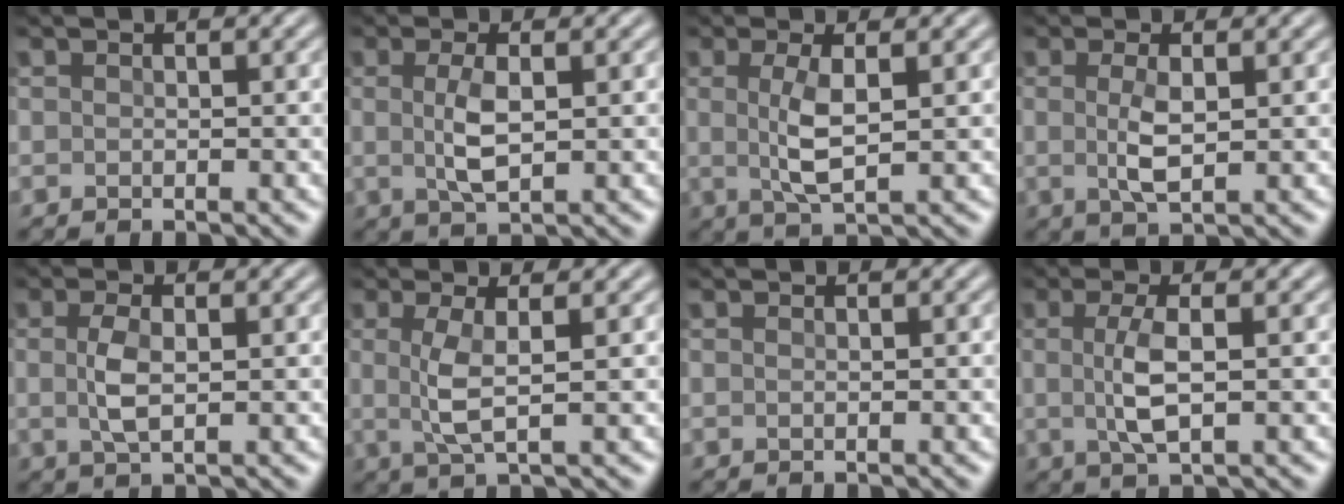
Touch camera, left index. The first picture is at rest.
{"total": 3.1, "force": [0.1, 0.9, 2.9], "torque": [-0.067, 0.000, 0.004]}
{"total": 3.3, "force": [0.3, 0.6, 3.3], "torque": [-0.074, -0.001, 0.008]}
{"total": 2.8, "force": [0.0, 0.7, 2.7], "torque": [-0.060, -0.002, 0.004]}
{"total": 2.7, "force": [-0.1, 1.0, 2.5], "torque": [-0.055, 0.001, -0.001]}
{"total": 2.9, "force": [0.2, 0.1, 2.9], "torque": [-0.066, 0.000, 0.006]}
{"total": 0.0}
{"total": 3.4, "force": [0.0, 0.7, 3.3], "torque": [-0.075, 0.001, 0.000]}